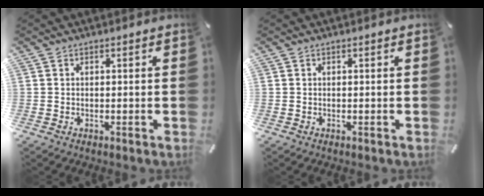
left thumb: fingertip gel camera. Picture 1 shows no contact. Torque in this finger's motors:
{"motor_torque": [0.00, 0.00, 0.00, 0.00, 0.00]}